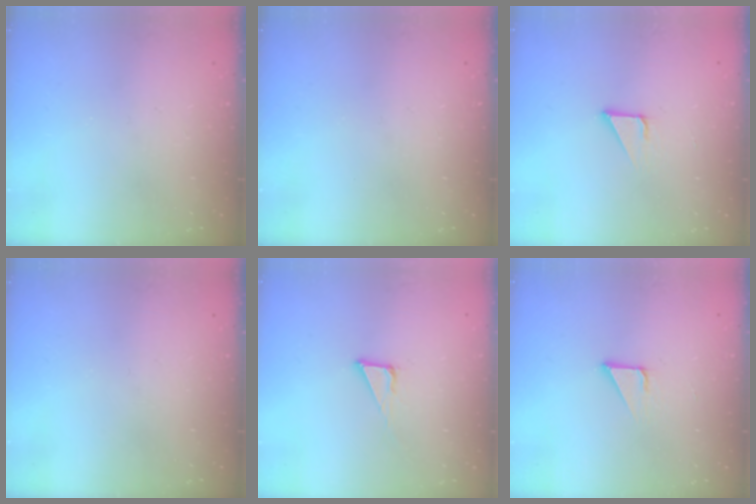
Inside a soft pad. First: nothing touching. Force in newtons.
{"total": 0.0}
{"total": 2.1, "press": 2.1, "slide": 0.0}
{"total": 0.0}
{"total": 3.8, "press": 3.8, "slide": 0.0}
{"total": 2.1, "press": 2.1, "slide": 0.0}